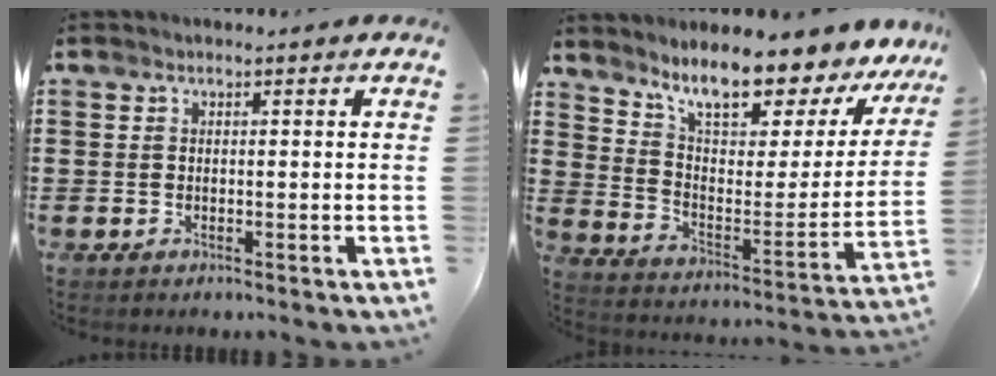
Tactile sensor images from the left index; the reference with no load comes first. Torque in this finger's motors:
{"motor_torque": [1.66, -0.48, 0.97, 0.21]}